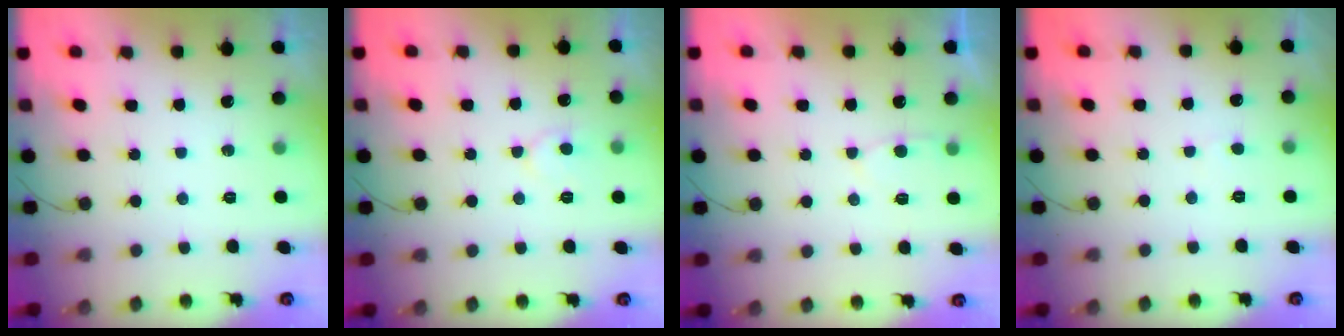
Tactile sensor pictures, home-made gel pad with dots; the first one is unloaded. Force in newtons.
{"total": 5.4, "press": 5.4, "slide": 0.3}
{"total": 3.9, "press": 3.8, "slide": 0.6}
{"total": 2.2, "press": 2.2, "slide": 0.2}